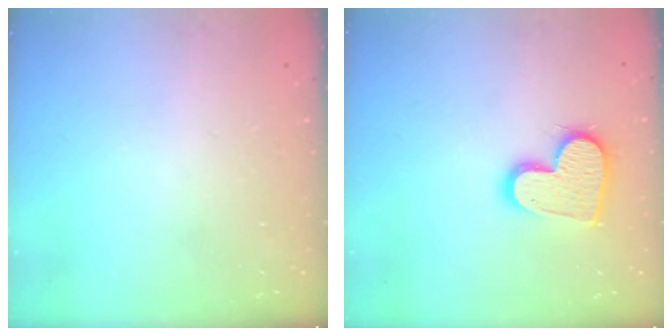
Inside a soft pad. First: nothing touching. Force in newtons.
{"total": 14.9, "press": 14.9, "slide": 1.0}